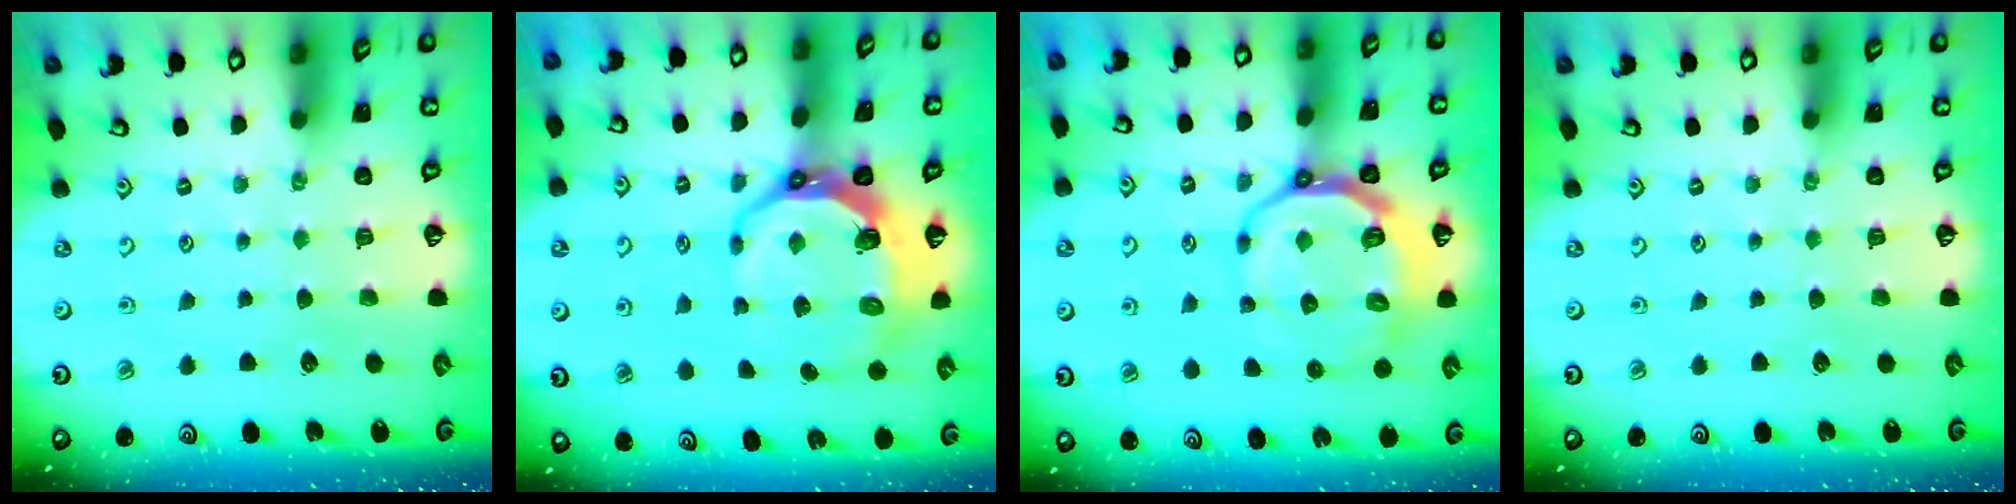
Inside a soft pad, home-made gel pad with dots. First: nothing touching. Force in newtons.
{"total": 11.5, "press": 10.6, "slide": 4.4}
{"total": 11.6, "press": 11.1, "slide": 3.5}
{"total": 0.0}